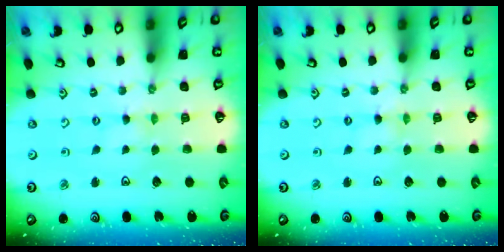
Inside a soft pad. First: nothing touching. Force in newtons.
{"total": 0.0}